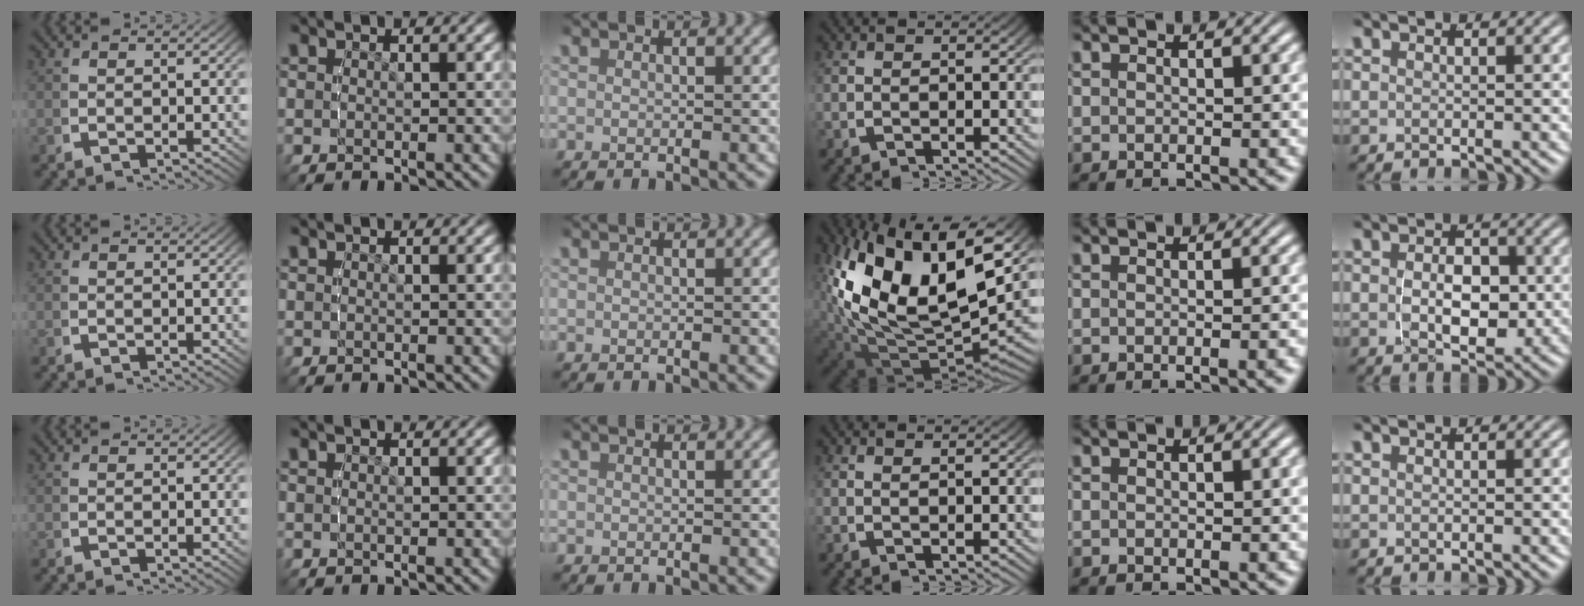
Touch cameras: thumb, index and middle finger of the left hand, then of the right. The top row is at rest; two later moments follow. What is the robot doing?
{"motion": "lift_and_place", "object": "tape"}